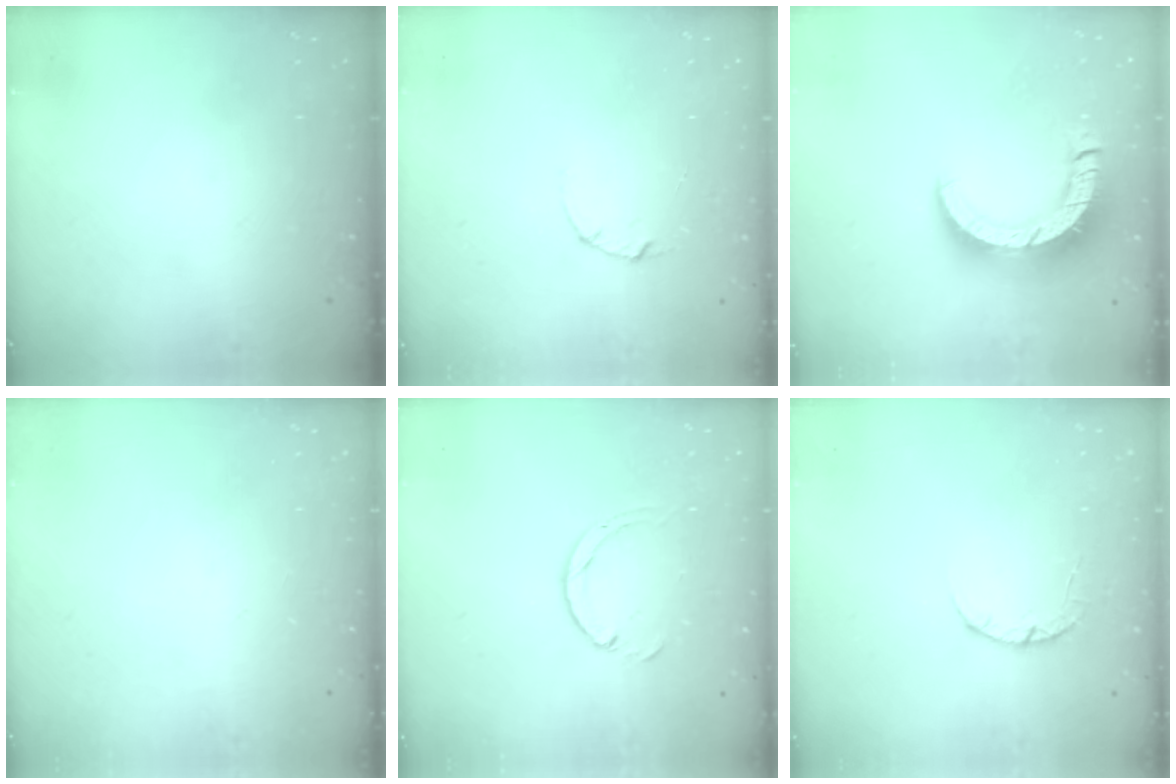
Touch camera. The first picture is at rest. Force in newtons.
{"total": 2.1, "press": 2.1, "slide": 0.1}
{"total": 13.5, "press": 13.4, "slide": 1.5}
{"total": 0.0}
{"total": 4.6, "press": 4.6, "slide": 0.3}
{"total": 3.4, "press": 3.4, "slide": 0.4}